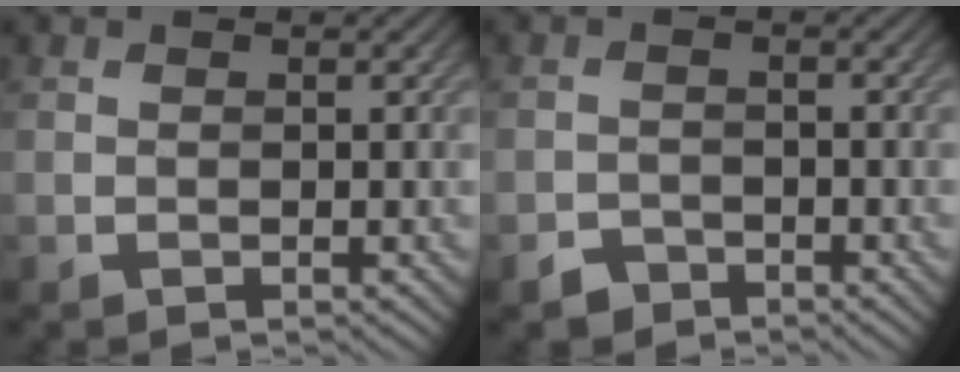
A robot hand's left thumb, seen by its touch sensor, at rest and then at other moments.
{"total": 2.0, "force": [-1.7, 1.0, 0.5], "torque": [-0.004, 0.005, -0.037]}